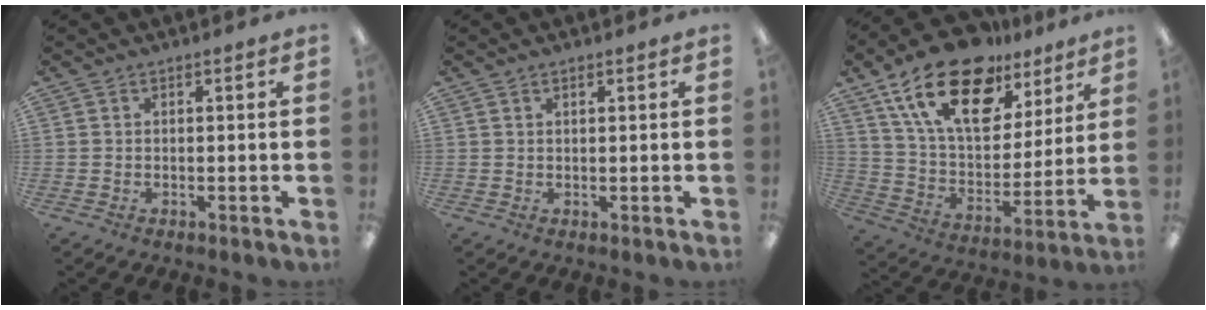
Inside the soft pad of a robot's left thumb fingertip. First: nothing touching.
{"total": 1.1, "force": [0.8, 0.4, 0.6], "torque": [-0.013, 0.003, 0.013]}
{"total": 22.3, "force": [14.0, 11.3, 13.0], "torque": [-0.246, -0.068, 0.249]}